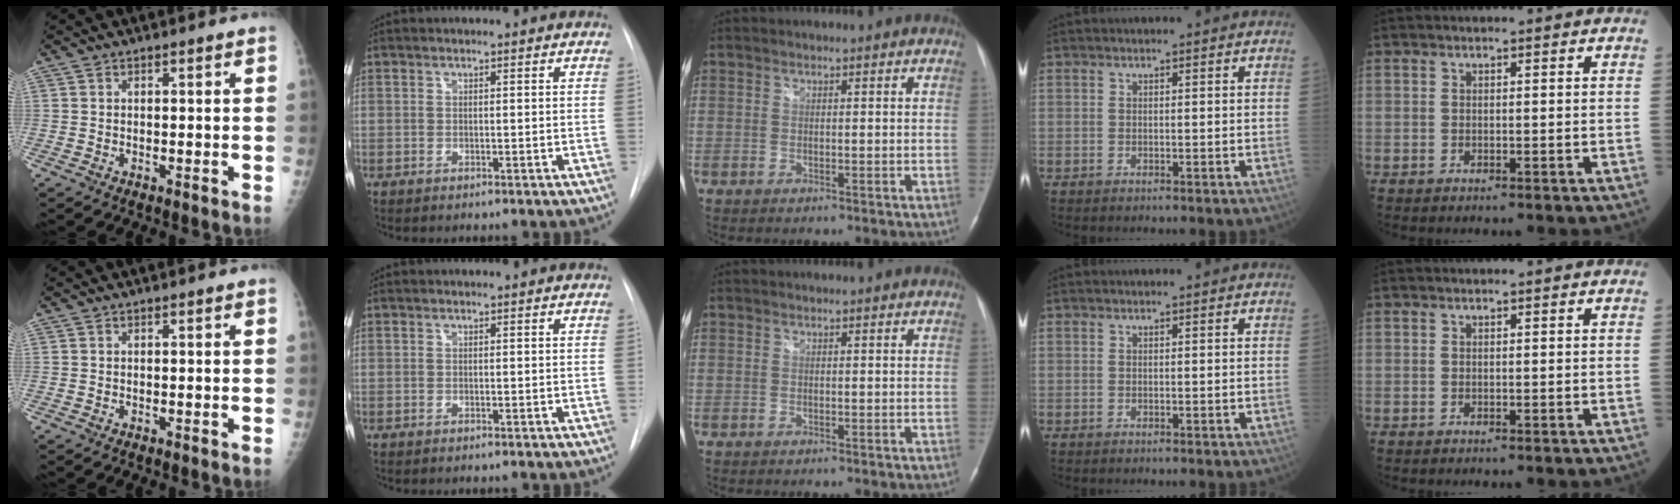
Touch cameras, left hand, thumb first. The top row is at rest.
{}